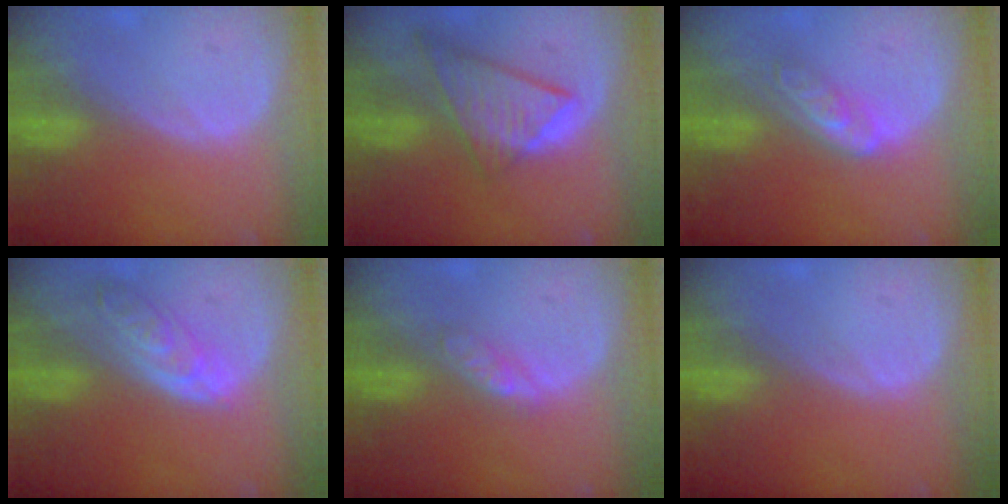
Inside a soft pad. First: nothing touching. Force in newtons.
{"total": 8.7, "press": 7.5, "slide": 4.3}
{"total": 4.6, "press": 3.9, "slide": 2.5}
{"total": 5.9, "press": 5.4, "slide": 2.5}
{"total": 2.7, "press": 2.7, "slide": 0.3}
{"total": 0.0}